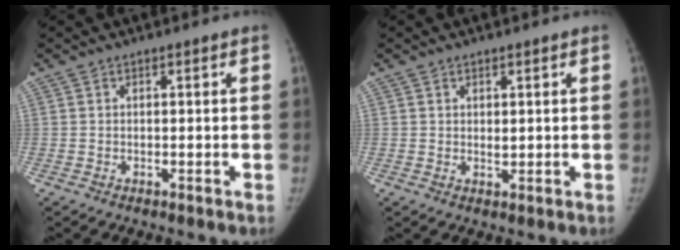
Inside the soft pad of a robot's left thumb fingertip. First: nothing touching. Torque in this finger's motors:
{"motor_torque": [-0.05, -0.12, -0.05, 0.26, 0.00]}